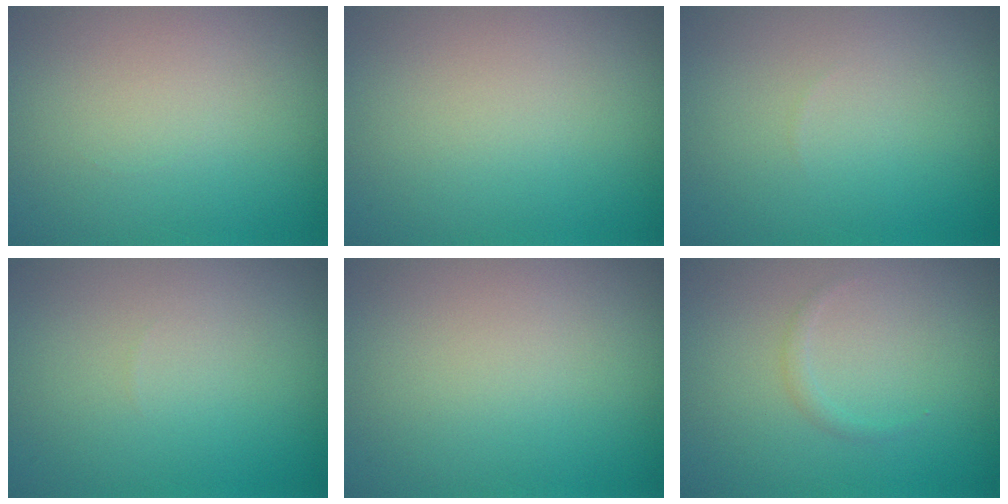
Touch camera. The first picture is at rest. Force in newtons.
{"total": 0.0}
{"total": 0.0}
{"total": 0.0}
{"total": 0.0}
{"total": 0.6, "press": 0.6, "slide": 0.1}